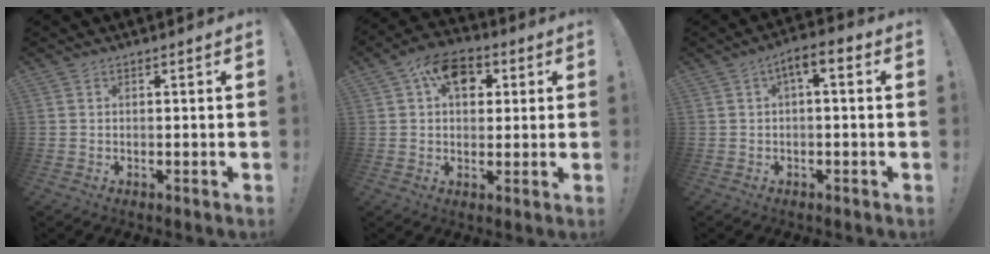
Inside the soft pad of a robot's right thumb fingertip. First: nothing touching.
{"total": 11.0, "force": [4.2, 7.4, 7.0], "torque": [-0.107, 0.000, 0.077]}
{"total": 4.7, "force": [0.3, 1.6, 4.4], "torque": [-0.080, 0.005, 0.003]}